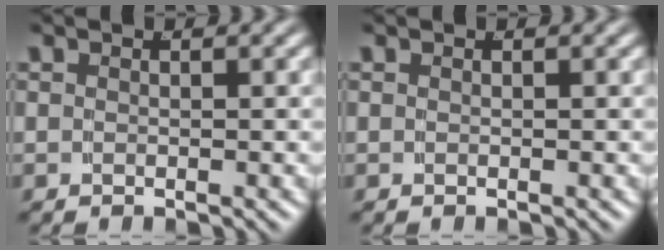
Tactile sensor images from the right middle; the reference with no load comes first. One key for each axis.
{"total": 0.0}